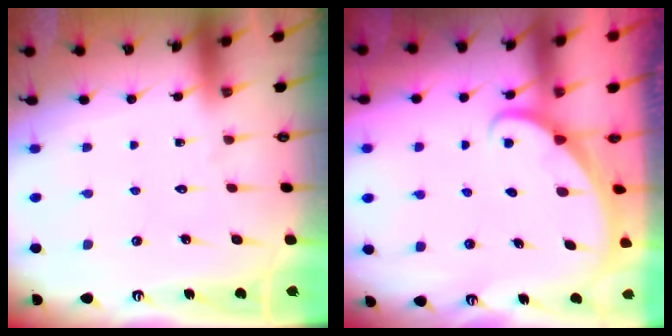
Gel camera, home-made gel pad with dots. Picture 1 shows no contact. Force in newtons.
{"total": 1.7, "press": 1.7, "slide": 0.0}